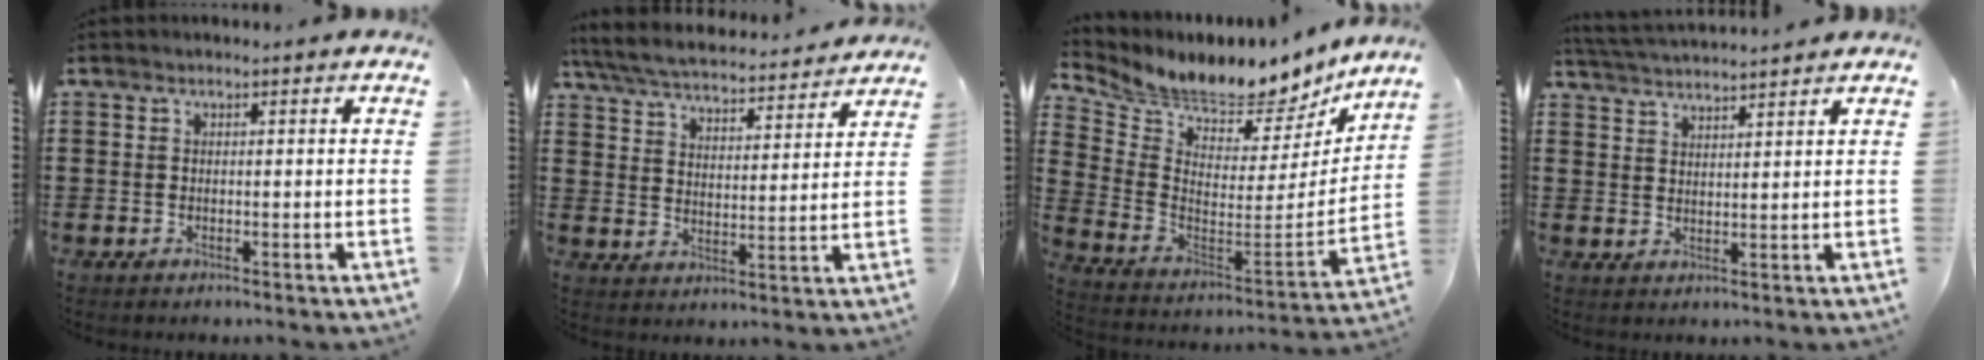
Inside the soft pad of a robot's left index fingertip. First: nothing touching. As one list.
[{"total": 5.5, "force": [5.3, 0.2, 1.5], "torque": [-0.053, -0.034, 0.087]}, {"total": 6.3, "force": [6.2, 1.2, 0.7], "torque": [-0.038, -0.073, 0.098]}, {"total": 3.0, "force": [3.0, -0.4, 0.2], "torque": [-0.015, -0.012, 0.053]}]